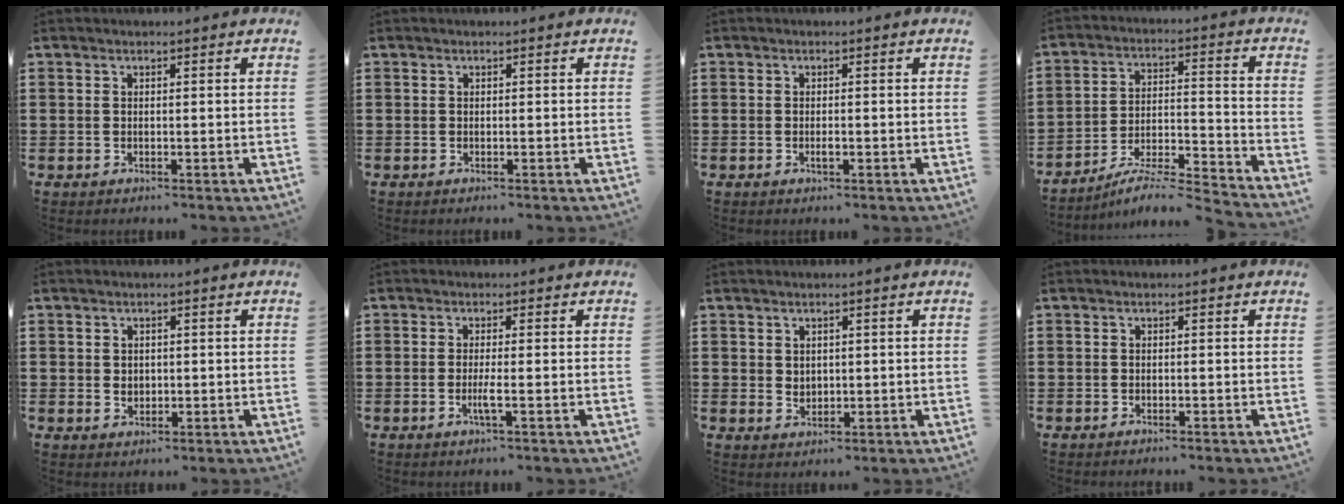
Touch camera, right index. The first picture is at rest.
{"total": 0.0}
{"total": 1.0, "force": [-0.4, 0.3, 0.9], "torque": [-0.016, -0.005, -0.005]}
{"total": 5.6, "force": [-5.2, -0.2, 2.0], "torque": [-0.037, -0.013, -0.106]}
{"total": 1.4, "force": [0.3, 1.3, 0.5], "torque": [-0.012, 0.008, 0.004]}
{"total": 2.1, "force": [-0.7, -0.2, 2.0], "torque": [-0.040, -0.008, -0.016]}
{"total": 1.7, "force": [1.0, 1.4, 0.2], "torque": [-0.007, 0.008, 0.018]}
{"total": 0.5, "force": [-0.5, 0.0, 0.1], "torque": [-0.002, -0.002, -0.011]}